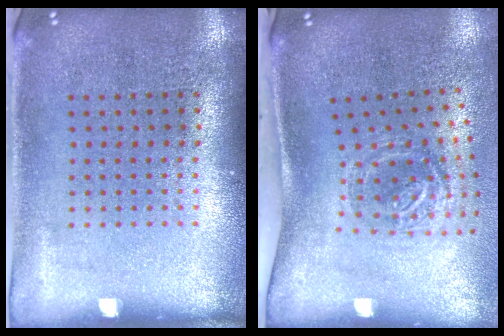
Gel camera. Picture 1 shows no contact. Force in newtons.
{"total": 1.9, "press": 1.2, "slide": 1.5}